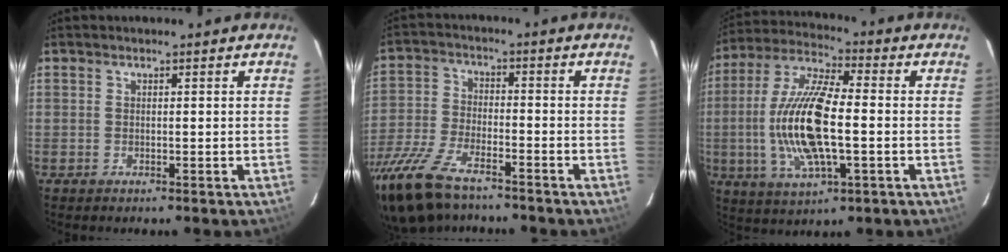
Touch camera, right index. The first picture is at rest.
{"total": 18.7, "force": [-14.1, 7.0, 10.2], "torque": [-0.239, -0.036, -0.266]}
{"total": 17.0, "force": [-2.0, 5.6, 15.9], "torque": [-0.328, 0.001, -0.040]}